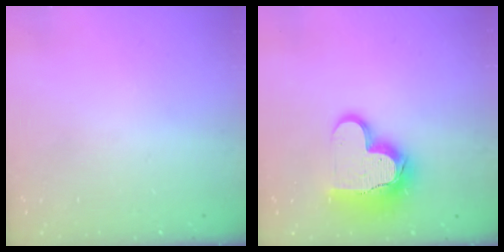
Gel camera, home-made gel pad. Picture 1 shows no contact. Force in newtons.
{"total": 15.5, "press": 15.4, "slide": 1.8}